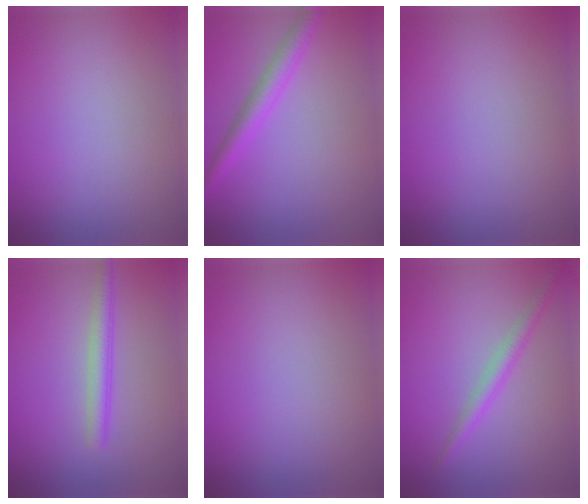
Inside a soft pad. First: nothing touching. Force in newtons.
{"total": 2.7, "press": 2.7, "slide": 0.1}
{"total": 0.0}
{"total": 2.4, "press": 2.4, "slide": 0.1}
{"total": 0.0}
{"total": 2.0, "press": 2.0, "slide": 0.1}